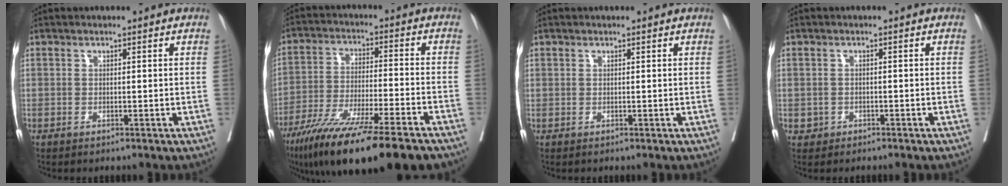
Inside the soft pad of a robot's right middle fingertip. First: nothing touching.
{"total": 20.5, "force": [-15.3, 1.4, 13.5], "torque": [-0.205, -0.048, -0.252]}
{"total": 0.7, "force": [0.2, 0.7, 0.0], "torque": [0.012, 0.005, 0.001]}
{"total": 1.2, "force": [-0.6, 1.0, 0.2], "torque": [-0.003, 0.004, -0.007]}